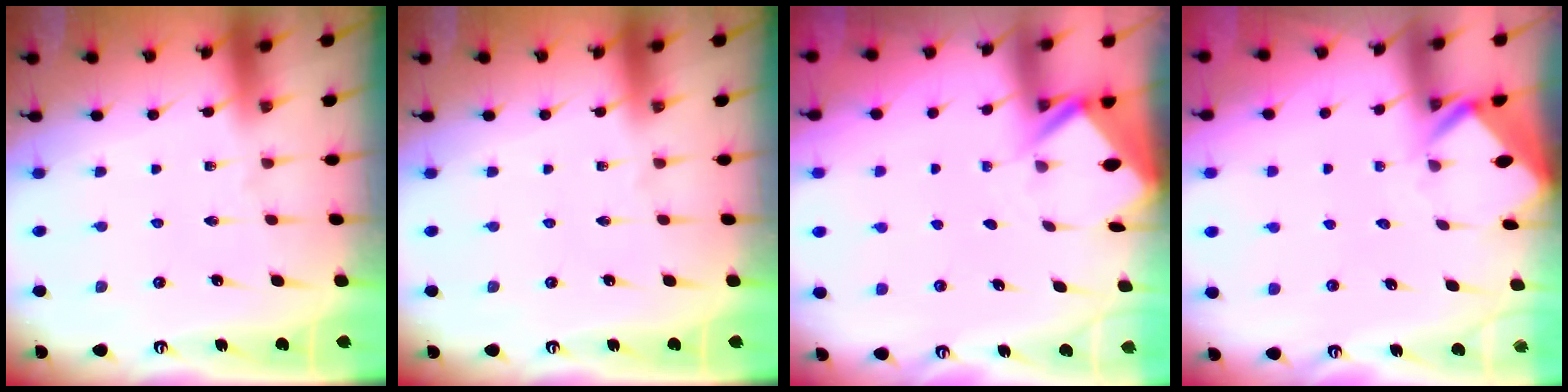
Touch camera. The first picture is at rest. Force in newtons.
{"total": 0.0}
{"total": 3.1, "press": 3.1, "slide": 0.3}
{"total": 3.0, "press": 3.0, "slide": 0.4}